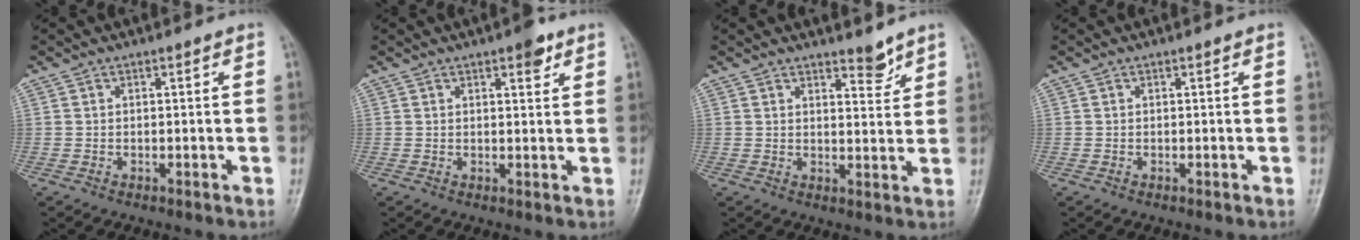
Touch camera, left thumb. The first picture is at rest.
{"total": 3.4, "force": [2.1, 1.2, 2.3], "torque": [-0.022, -0.009, 0.026]}
{"total": 3.6, "force": [3.0, 1.1, 1.7], "torque": [-0.011, -0.026, 0.045]}
{"total": 0.0}